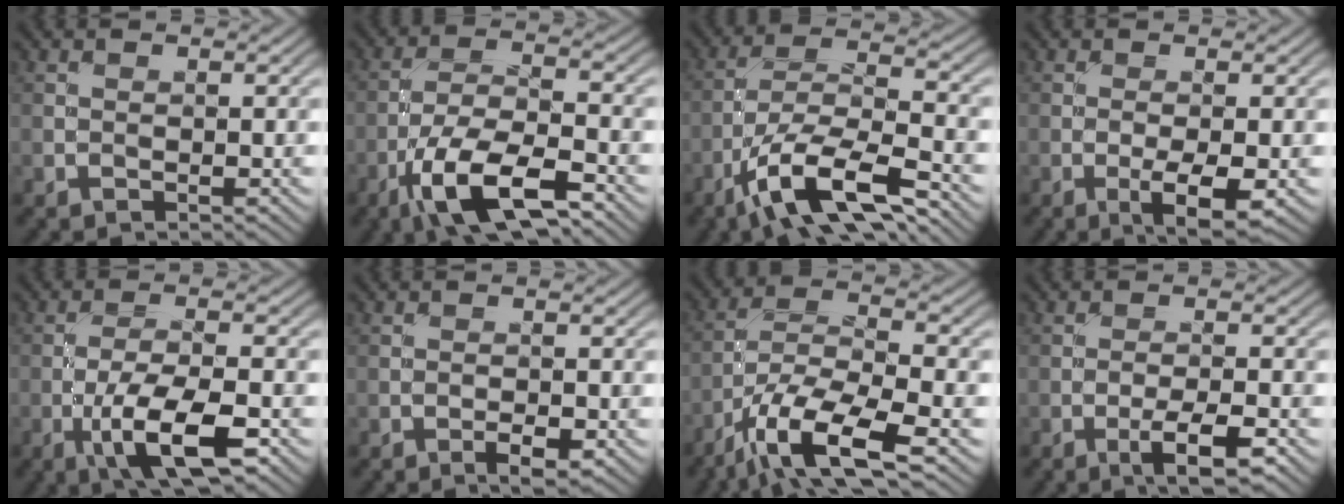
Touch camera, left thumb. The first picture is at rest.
{"total": 11.1, "force": [-6.4, 3.7, 8.3], "torque": [-0.154, -0.001, -0.129]}
{"total": 11.8, "force": [-6.9, 3.6, 8.9], "torque": [-0.168, -0.001, -0.137]}
{"total": 4.4, "force": [-1.6, 1.0, 3.9], "torque": [-0.071, -0.001, -0.024]}
{"total": 8.5, "force": [-3.7, 2.6, 7.2], "torque": [-0.134, 0.005, -0.072]}
{"total": 2.3, "force": [-1.2, 0.8, 1.8], "torque": [-0.031, 0.001, -0.023]}
{"total": 12.0, "force": [-7.3, 3.6, 8.9], "torque": [-0.176, -0.009, -0.142]}
{"total": 4.7, "force": [-2.6, 0.9, 3.8], "torque": [-0.066, 0.006, -0.043]}